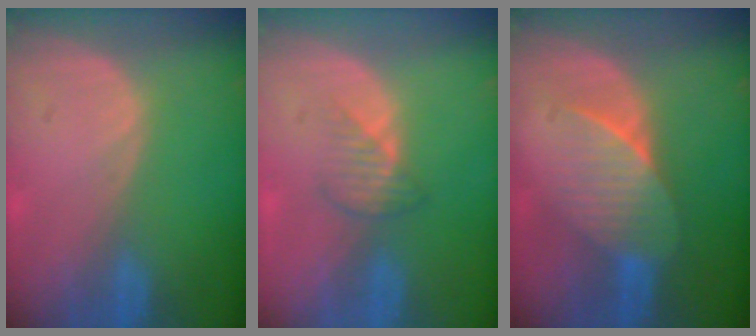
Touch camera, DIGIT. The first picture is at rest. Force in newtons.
{"total": 2.6, "press": 2.6, "slide": 0.4}
{"total": 6.8, "press": 6.5, "slide": 2.2}